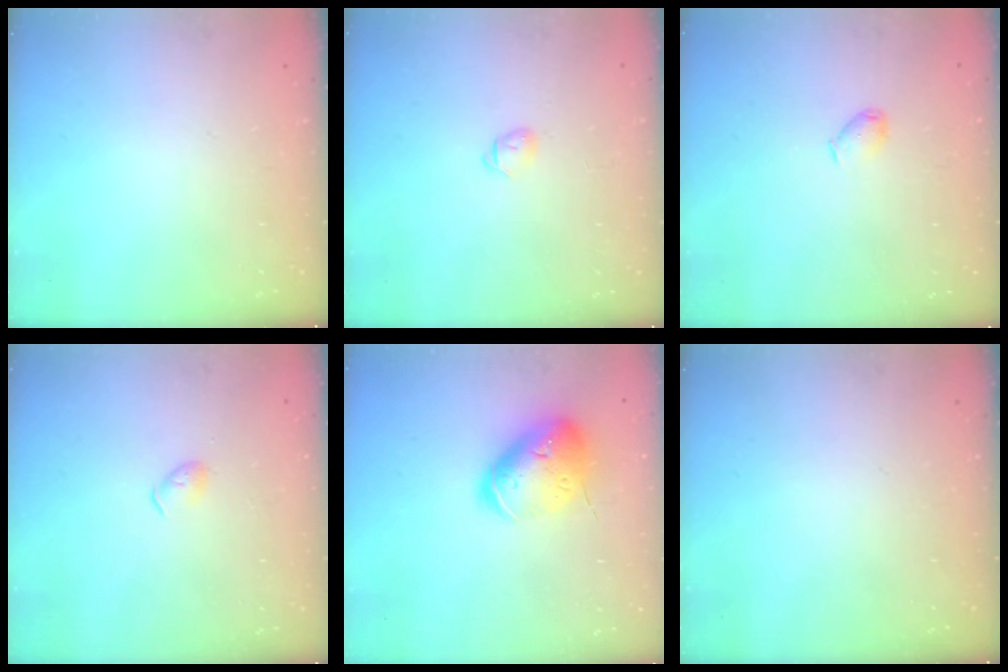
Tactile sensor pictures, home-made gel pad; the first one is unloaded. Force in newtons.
{"total": 3.7, "press": 3.6, "slide": 0.9}
{"total": 3.9, "press": 3.9, "slide": 0.8}
{"total": 3.0, "press": 2.9, "slide": 0.6}
{"total": 18.4, "press": 18.2, "slide": 2.7}
{"total": 0.0}